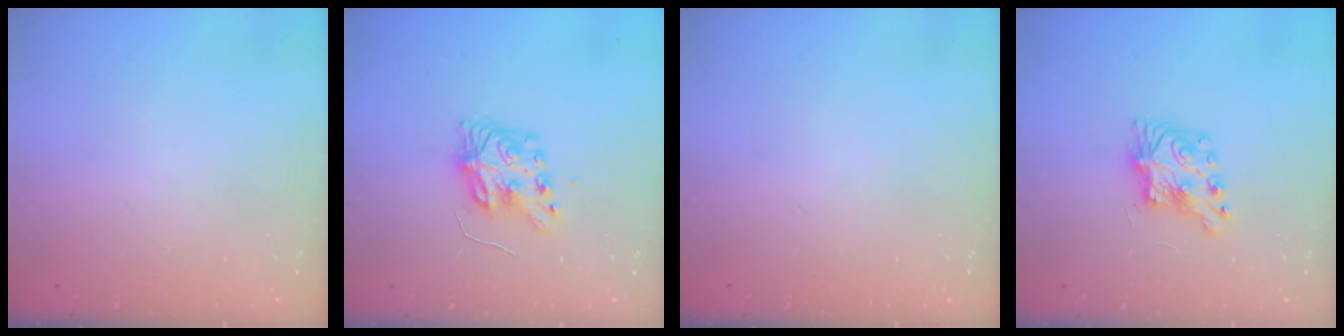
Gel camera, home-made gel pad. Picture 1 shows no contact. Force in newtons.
{"total": 8.1, "press": 8.1, "slide": 0.2}
{"total": 0.0}
{"total": 7.3, "press": 7.3, "slide": 0.1}